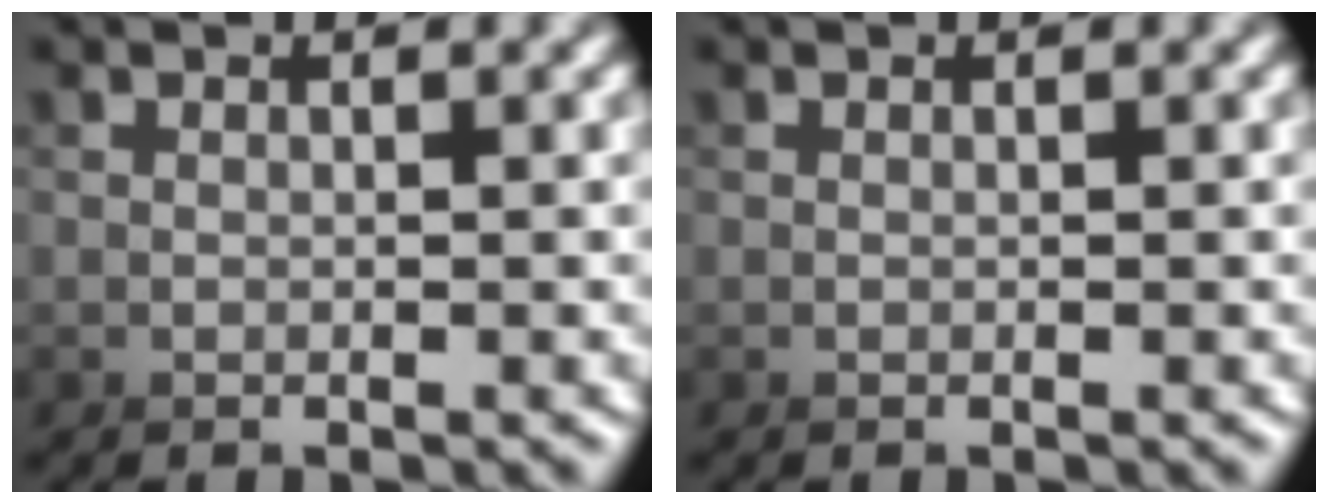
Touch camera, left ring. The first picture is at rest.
{"total": 0.0}